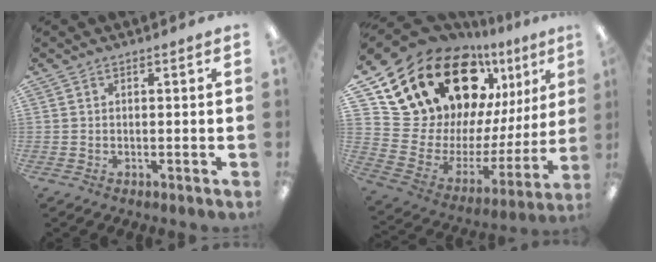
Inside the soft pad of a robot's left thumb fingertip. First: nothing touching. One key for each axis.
{"total": 22.0, "fx": 15.2, "fy": 12.9, "fz": 9.3, "tx": -0.169, "ty": -0.131, "tz": 0.294}